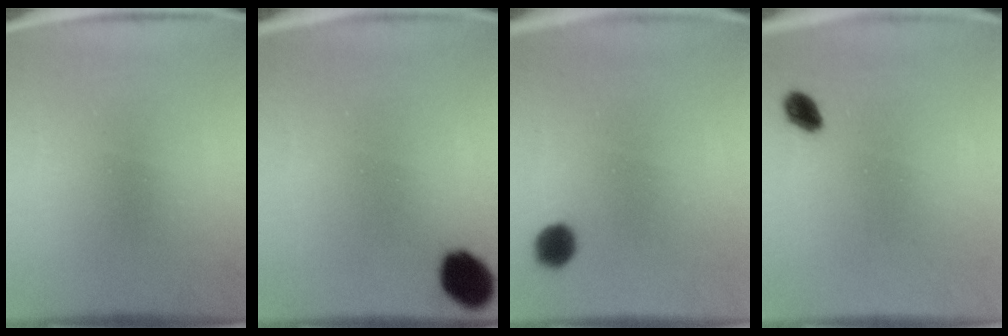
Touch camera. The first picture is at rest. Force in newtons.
{"total": 8.6}
{"total": 4.1}
{"total": 2.8}